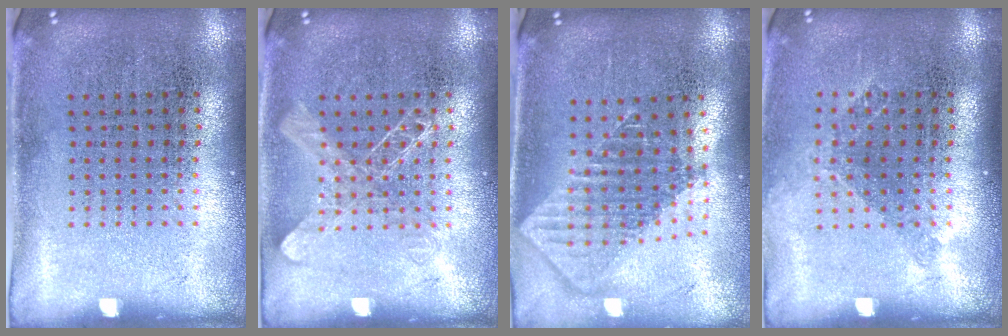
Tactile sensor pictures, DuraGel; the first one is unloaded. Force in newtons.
{"total": 1.7, "press": 1.7, "slide": 0.4}
{"total": 1.9, "press": 1.5, "slide": 1.2}
{"total": 1.0, "press": 0.9, "slide": 0.5}